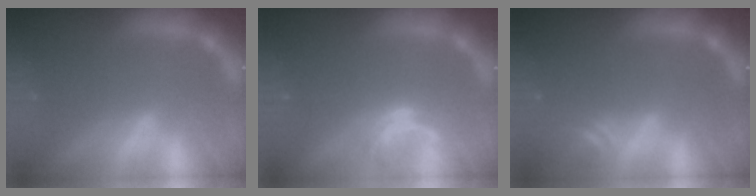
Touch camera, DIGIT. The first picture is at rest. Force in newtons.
{"total": 2.0}
{"total": 2.4}